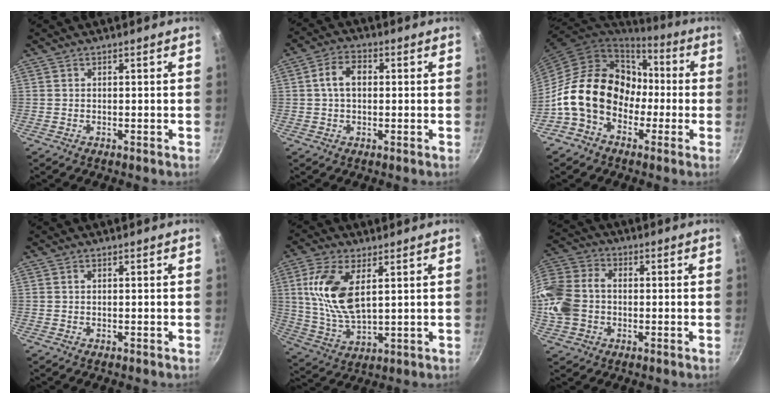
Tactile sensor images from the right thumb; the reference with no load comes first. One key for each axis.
{"total": 6.0, "fx": 0.6, "fy": 4.0, "fz": 4.4, "tx": -0.068, "ty": 0.015, "tz": 0.004}
{"total": 17.9, "fx": -2.6, "fy": 13.9, "fz": 11.0, "tx": -0.143, "ty": 0.058, "tz": -0.050}
{"total": 0.5, "fx": 0.1, "fy": 0.3, "fz": 0.4, "tx": -0.008, "ty": 0.003, "tz": 0.002}
{"total": 13.3, "fx": 3.7, "fy": 6.5, "fz": 11.1, "tx": -0.218, "ty": -0.014, "tz": 0.079}
{"total": 15.2, "fx": -0.9, "fy": 11.8, "fz": 9.5, "tx": -0.201, "ty": 0.031, "tz": -0.028}